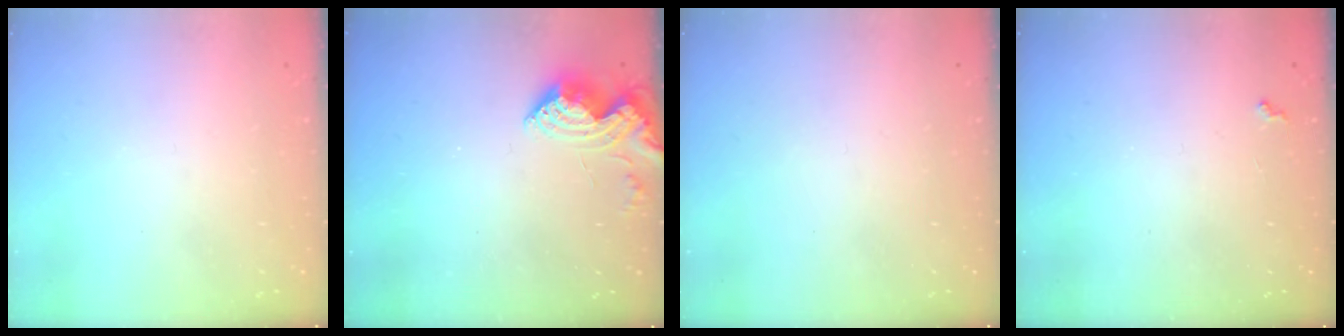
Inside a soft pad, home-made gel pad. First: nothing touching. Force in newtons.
{"total": 9.1, "press": 9.1, "slide": 0.8}
{"total": 0.0}
{"total": 3.5, "press": 3.5, "slide": 0.5}